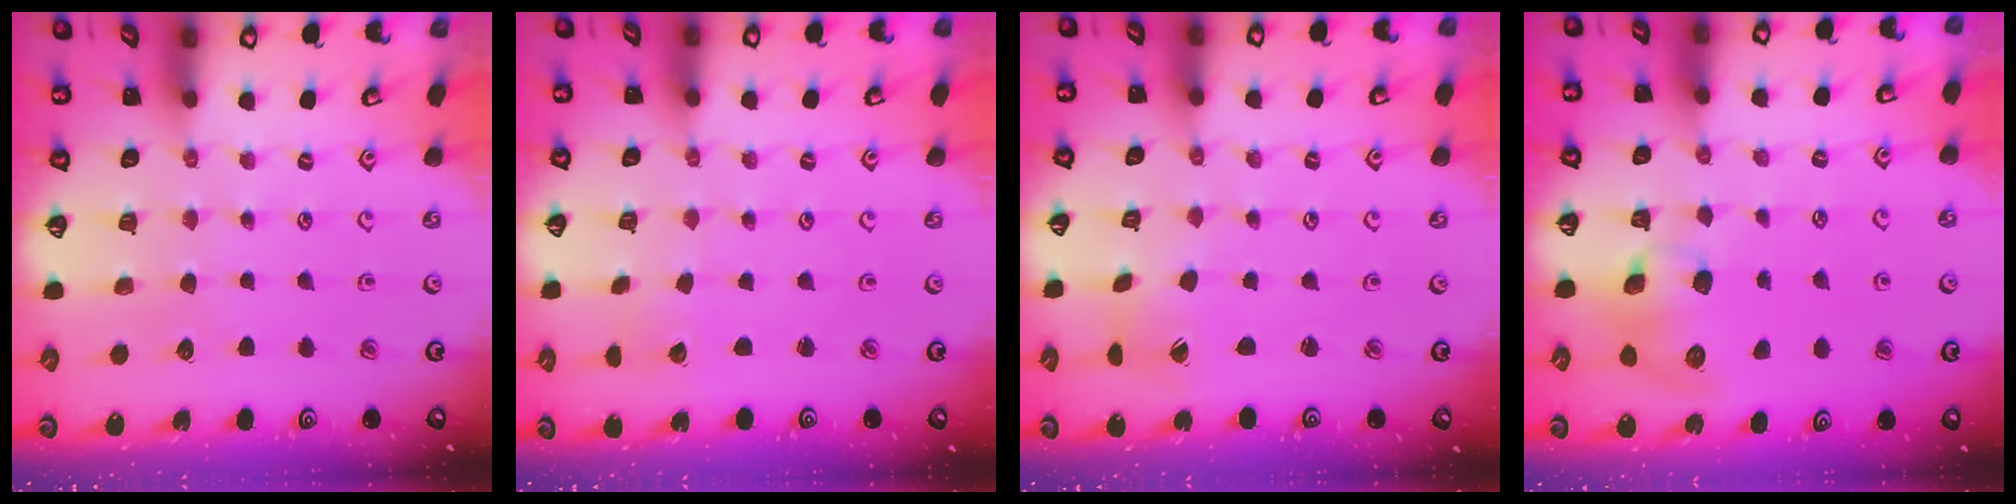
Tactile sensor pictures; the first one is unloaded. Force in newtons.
{"total": 1.7, "press": 1.7, "slide": 0.1}
{"total": 2.5, "press": 2.5, "slide": 0.4}
{"total": 9.4, "press": 9.3, "slide": 1.1}